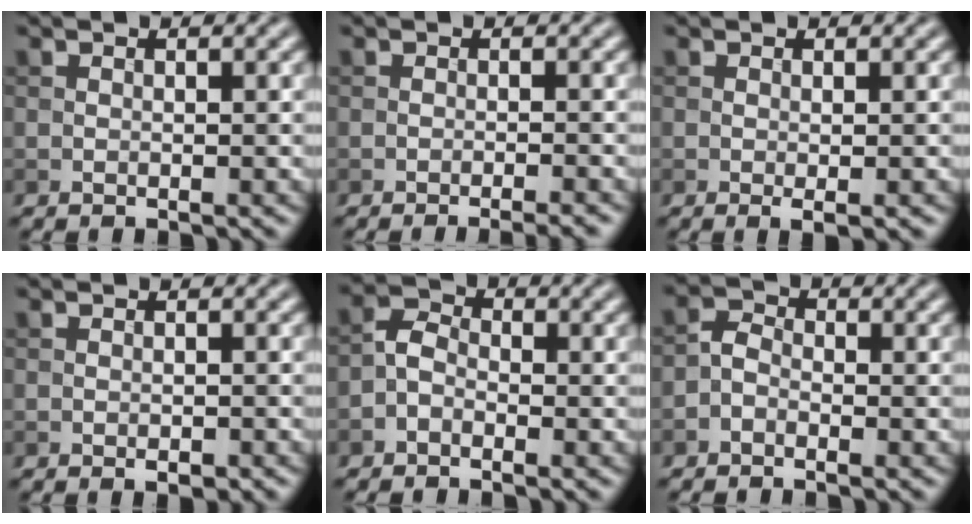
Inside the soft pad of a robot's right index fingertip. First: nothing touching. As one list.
[{"total": 2.7, "force": [-1.8, 0.4, 1.9], "torque": [-0.020, 0.007, -0.031]}, {"total": 1.0, "force": [-0.2, 0.1, 1.0], "torque": [-0.017, -0.006, -0.003]}, {"total": 1.0, "force": [-0.5, 0.4, 0.8], "torque": [-0.010, -0.002, -0.007]}, {"total": 2.1, "force": [-1.1, 1.3, 1.1], "torque": [-0.019, 0.009, -0.028]}, {"total": 1.7, "force": [-1.0, 1.1, 0.9], "torque": [-0.013, 0.007, -0.026]}]